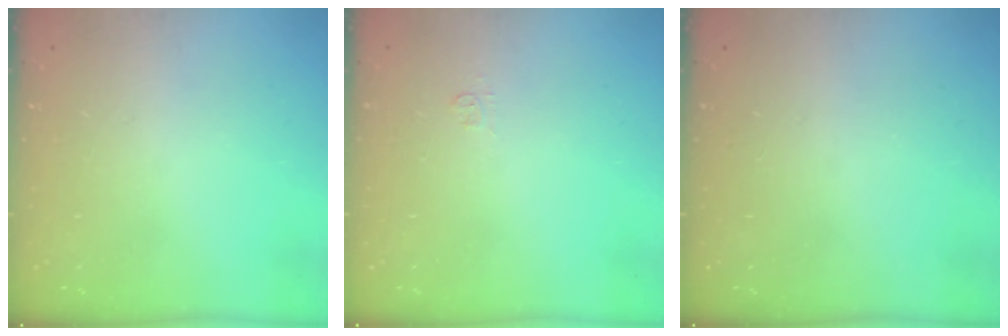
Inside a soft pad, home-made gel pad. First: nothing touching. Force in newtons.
{"total": 3.1, "press": 3.0, "slide": 0.4}
{"total": 0.0}